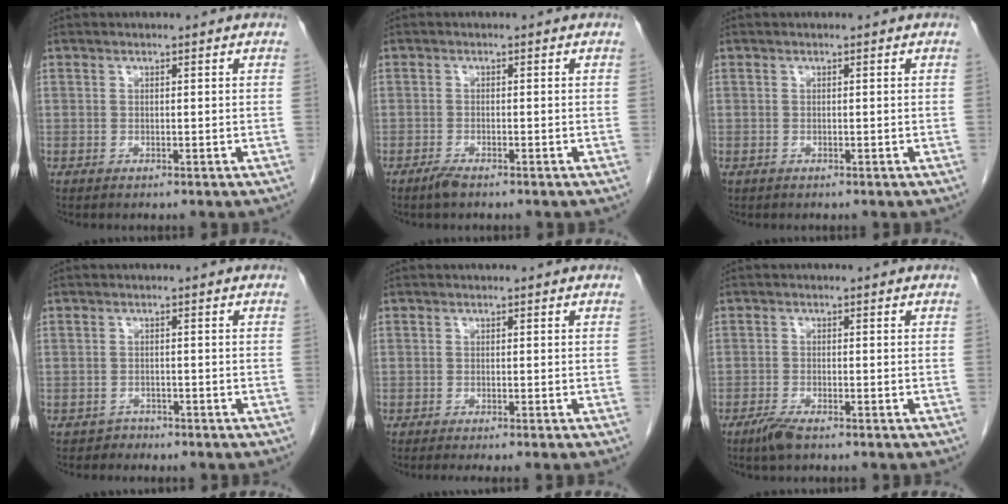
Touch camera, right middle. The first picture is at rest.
{"total": 1.6, "force": [-1.3, 0.2, 0.9], "torque": [-0.024, -0.004, -0.024]}
{"total": 0.0}
{"total": 1.4, "force": [-1.1, 0.6, -0.6], "torque": [0.007, 0.001, -0.020]}
{"total": 2.8, "force": [-2.3, -0.5, 1.5], "torque": [-0.016, -0.001, -0.034]}
{"total": 2.7, "force": [-2.0, 0.4, 1.7], "torque": [-0.042, -0.005, -0.039]}